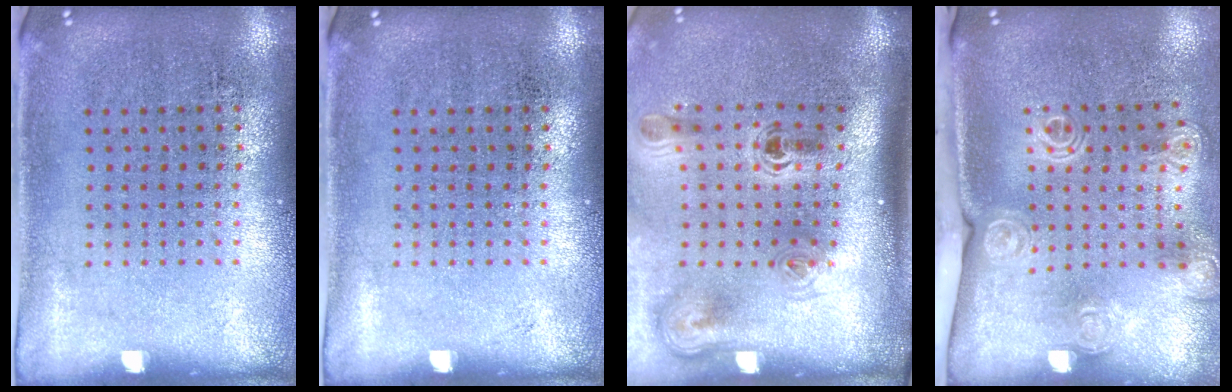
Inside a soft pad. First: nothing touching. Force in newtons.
{"total": 0.0}
{"total": 2.4, "press": 1.6, "slide": 1.8}
{"total": 2.0, "press": 1.5, "slide": 1.3}